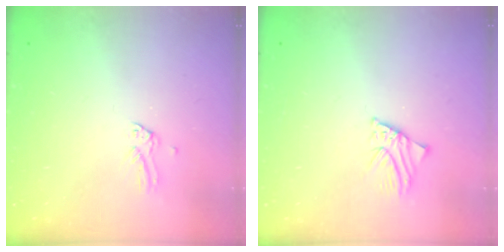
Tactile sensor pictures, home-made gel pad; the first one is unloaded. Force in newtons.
{"total": 1.5, "press": 1.5, "slide": 0.0}